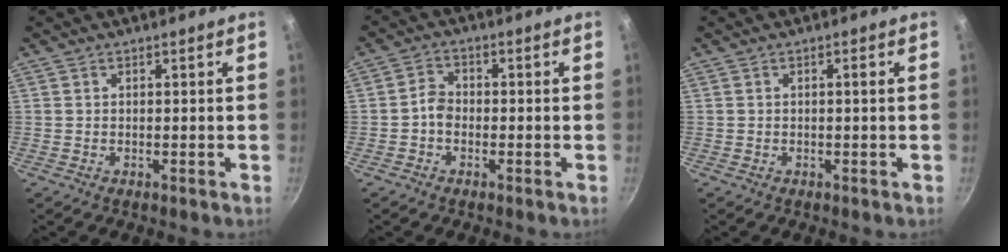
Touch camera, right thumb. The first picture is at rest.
{"total": 3.2, "force": [-1.0, 2.5, 1.7], "torque": [-0.023, 0.020, -0.026]}
{"total": 0.9, "force": [-0.1, 0.1, 0.9], "torque": [-0.018, 0.003, 0.002]}